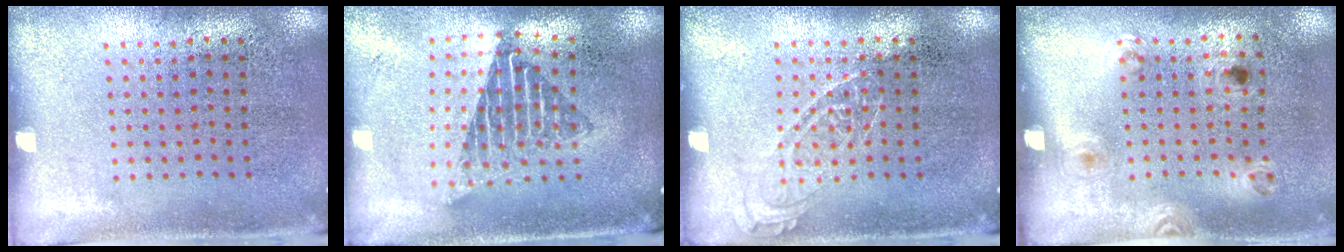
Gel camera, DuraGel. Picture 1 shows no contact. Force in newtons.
{"total": 1.6, "press": 1.3, "slide": 0.9}
{"total": 1.5, "press": 1.4, "slide": 0.2}
{"total": 1.3, "press": 0.8, "slide": 1.0}